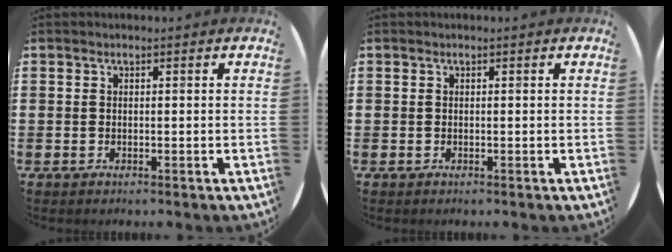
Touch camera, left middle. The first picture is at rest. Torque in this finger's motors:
{"motor_torque": [0.29, -0.53, -0.01, 0.01]}